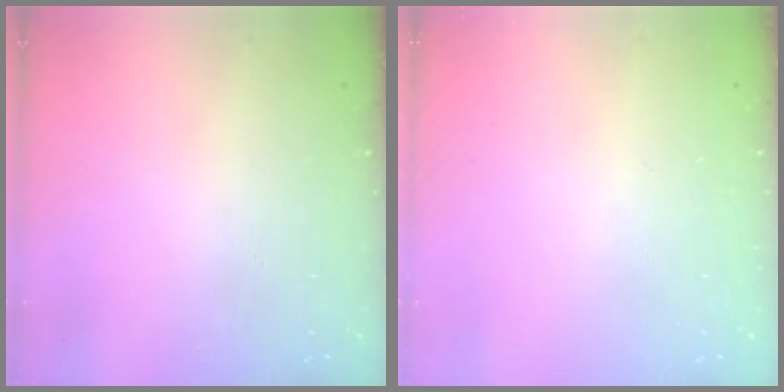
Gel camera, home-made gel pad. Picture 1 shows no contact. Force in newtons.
{"total": 0.0}